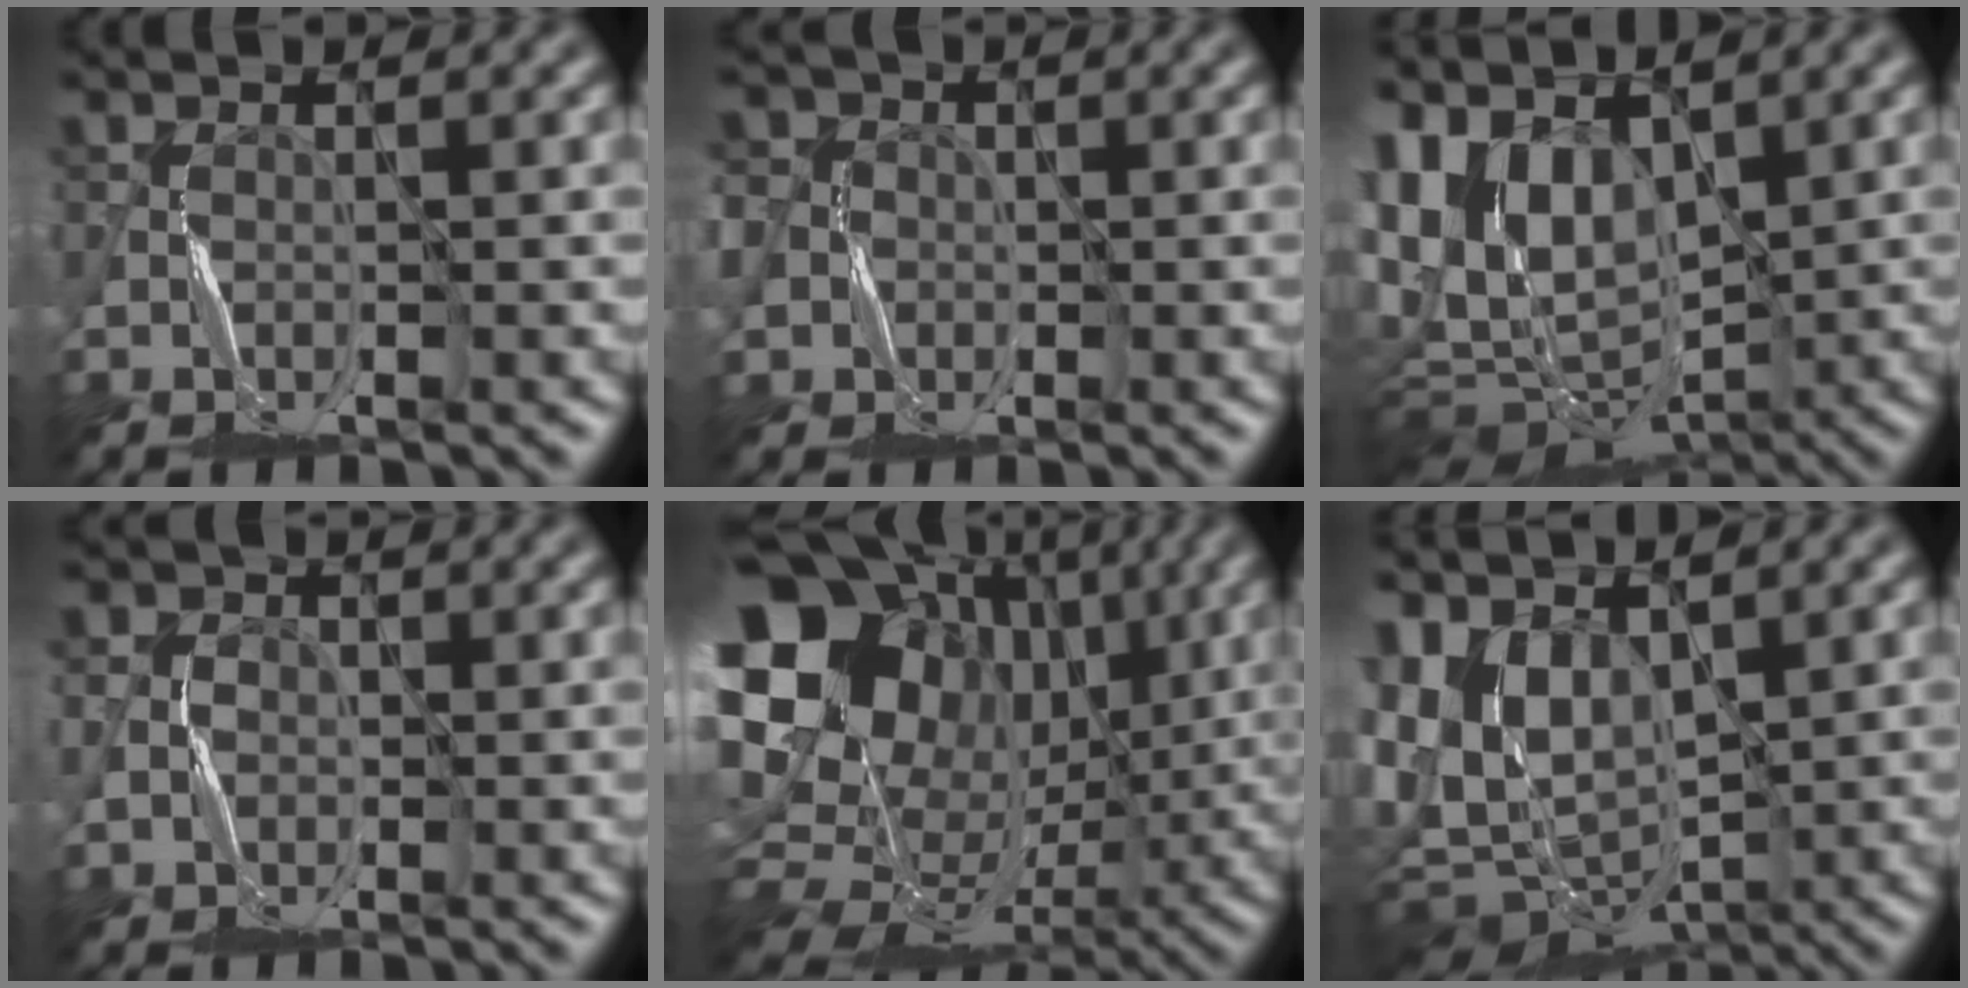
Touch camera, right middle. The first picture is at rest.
{"total": 4.8, "force": [-0.6, 4.4, 1.6], "torque": [-0.040, 0.006, -0.038]}
{"total": 10.5, "force": [4.0, 6.4, 7.3], "torque": [-0.121, -0.012, 0.079]}
{"total": 0.9, "force": [0.3, 0.7, -0.5], "torque": [0.009, -0.003, 0.006]}
{"total": 18.8, "force": [4.4, 15.1, 10.3], "torque": [-0.193, 0.015, 0.090]}
{"total": 8.4, "force": [2.1, 5.4, 6.1], "torque": [-0.115, -0.036, 0.062]}